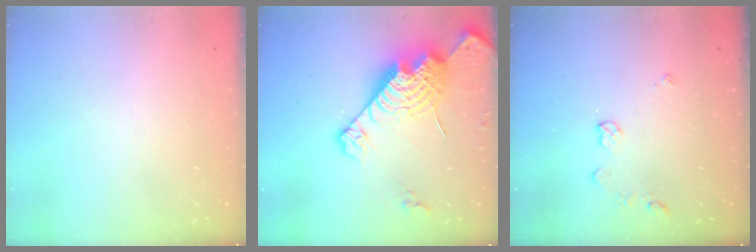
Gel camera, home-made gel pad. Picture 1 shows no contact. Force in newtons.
{"total": 20.5, "press": 20.4, "slide": 1.8}
{"total": 5.2, "press": 5.1, "slide": 0.8}